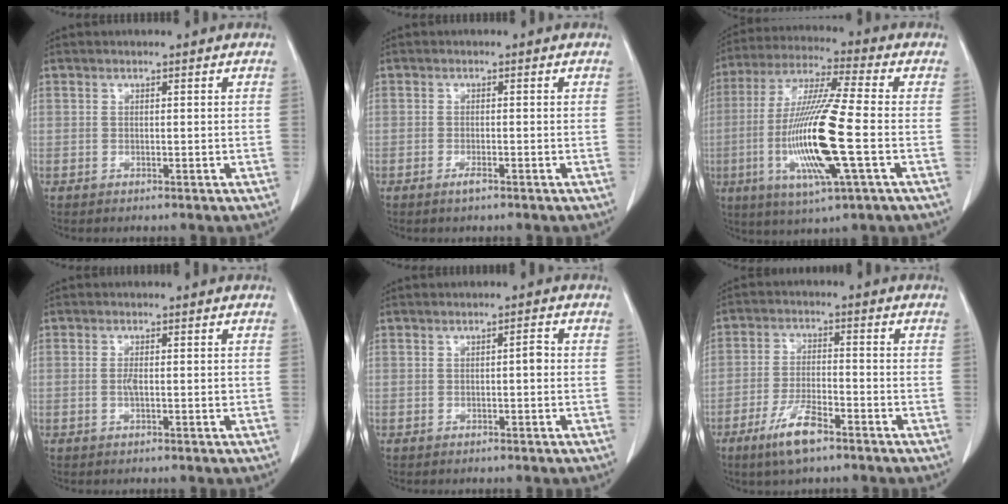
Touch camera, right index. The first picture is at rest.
{"total": 1.2, "force": [-0.8, 0.2, 0.9], "torque": [-0.020, -0.002, -0.013]}
{"total": 16.9, "force": [-3.6, 0.8, 16.5], "torque": [-0.340, -0.017, -0.071]}
{"total": 1.9, "force": [-0.2, 0.6, 1.8], "torque": [-0.038, -0.001, -0.004]}
{"total": 1.4, "force": [-0.1, 0.4, 1.3], "torque": [-0.019, 0.004, -0.001]}
{"total": 7.2, "force": [-4.7, 1.6, 5.2], "torque": [-0.109, -0.009, -0.085]}